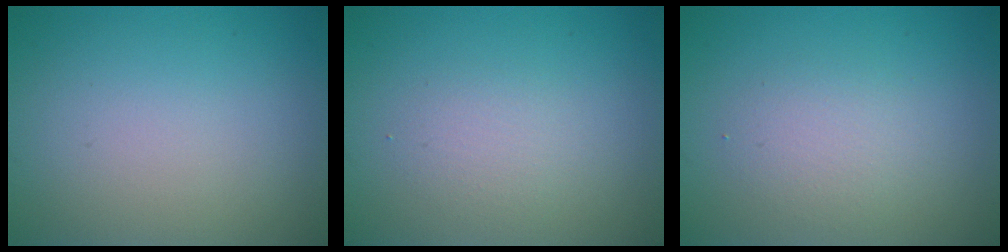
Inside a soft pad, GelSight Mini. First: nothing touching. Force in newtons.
{"total": 1.6, "press": 1.6, "slide": 0.1}
{"total": 2.2, "press": 2.2, "slide": 0.1}